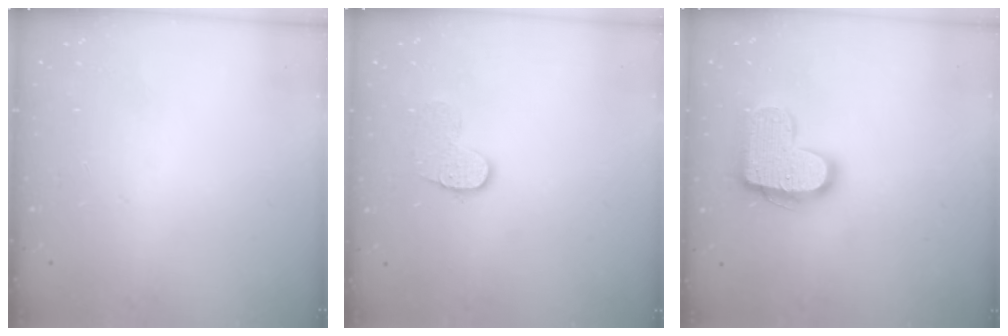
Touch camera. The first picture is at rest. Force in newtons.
{"total": 8.3, "press": 8.3, "slide": 0.4}
{"total": 15.5, "press": 15.4, "slide": 1.0}